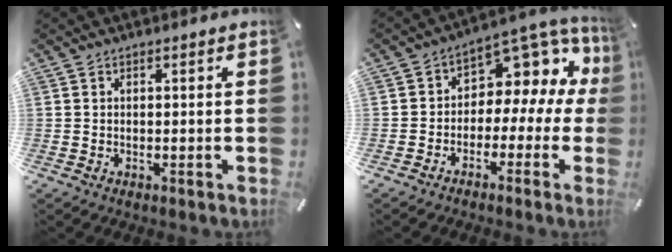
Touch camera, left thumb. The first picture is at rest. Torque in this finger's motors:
{"motor_torque": [0.39, 0.32, 0.50, 0.34, 0.03]}